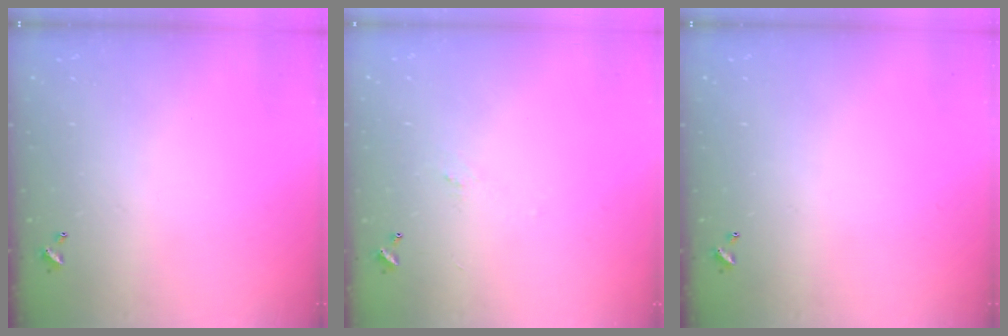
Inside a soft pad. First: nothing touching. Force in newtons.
{"total": 0.5, "press": 0.0, "slide": 0.5}
{"total": 0.0}